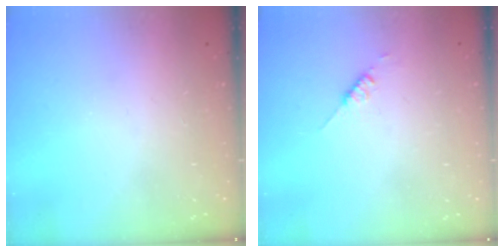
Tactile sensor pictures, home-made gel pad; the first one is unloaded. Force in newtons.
{"total": 2.6, "press": 2.6, "slide": 0.3}